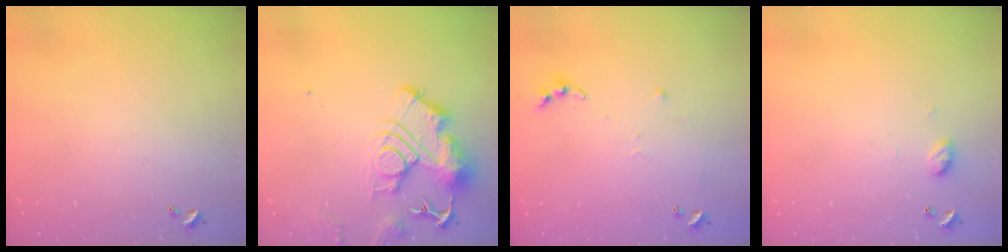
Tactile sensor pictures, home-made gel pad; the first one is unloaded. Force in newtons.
{"total": 12.2, "press": 12.1, "slide": 1.4}
{"total": 6.1, "press": 6.1, "slide": 0.7}
{"total": 5.3, "press": 5.2, "slide": 0.8}